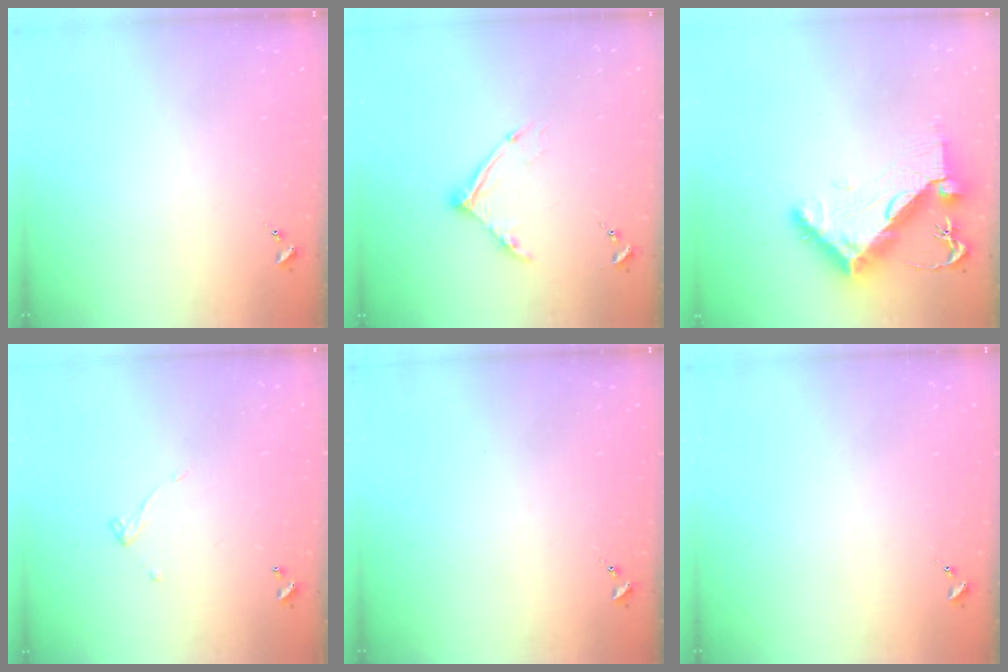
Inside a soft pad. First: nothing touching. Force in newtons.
{"total": 10.5, "press": 10.5, "slide": 1.0}
{"total": 10.8, "press": 10.8, "slide": 1.3}
{"total": 4.9, "press": 4.9, "slide": 0.2}
{"total": 0.0}
{"total": 0.0}